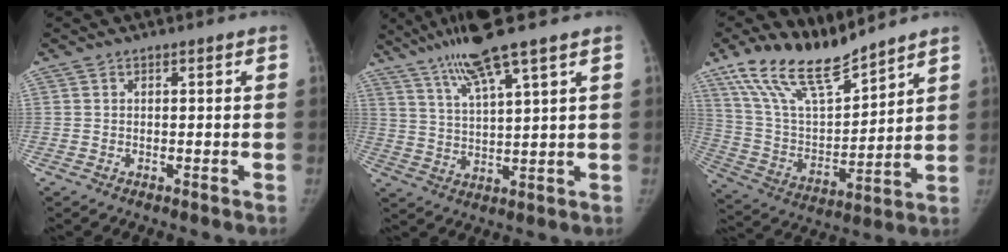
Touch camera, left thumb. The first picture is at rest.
{"total": 11.4, "force": [7.8, 0.1, 8.3], "torque": [-0.160, -0.022, 0.149]}
{"total": 16.5, "force": [13.4, 4.7, 8.5], "torque": [-0.134, -0.065, 0.260]}